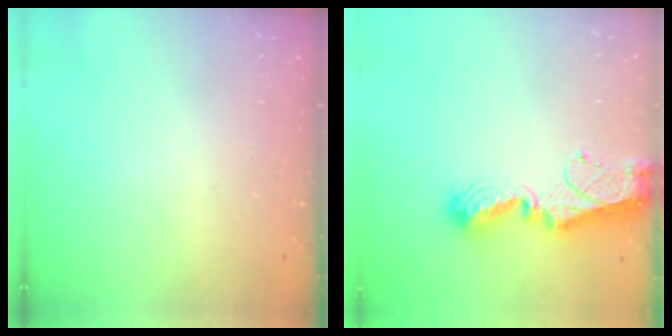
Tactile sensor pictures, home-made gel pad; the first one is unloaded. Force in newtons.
{"total": 11.7, "press": 11.6, "slide": 1.1}